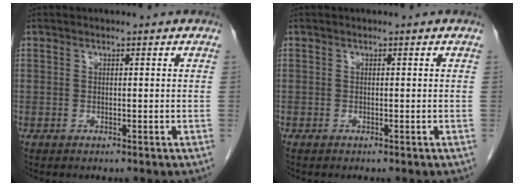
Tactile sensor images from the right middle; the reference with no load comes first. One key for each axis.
{"total": 0.0}